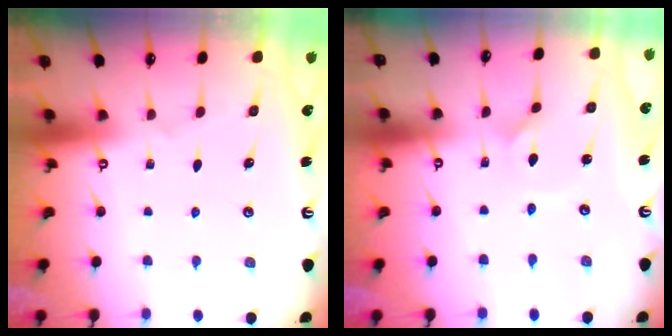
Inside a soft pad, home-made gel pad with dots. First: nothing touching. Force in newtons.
{"total": 0.7, "press": 0.7, "slide": 0.0}